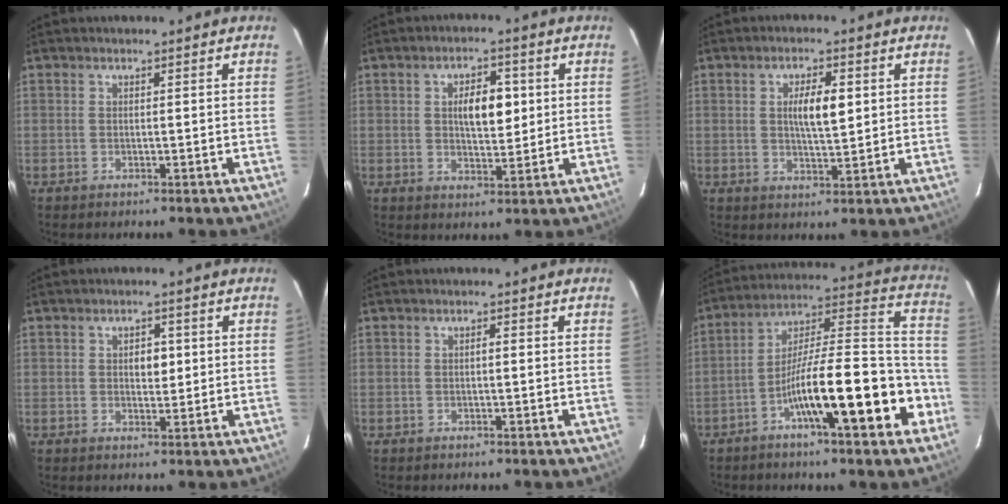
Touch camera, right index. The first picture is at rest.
{"total": 6.6, "force": [1.3, 2.8, 5.9], "torque": [-0.096, 0.008, 0.024]}
{"total": 5.7, "force": [1.1, 1.4, 5.4], "torque": [-0.093, 0.003, 0.022]}
{"total": 2.9, "force": [0.5, 1.6, 2.3], "torque": [-0.032, 0.003, 0.009]}
{"total": 0.6, "force": [0.0, 0.1, 0.6], "torque": [-0.011, 0.002, -0.001]}
{"total": 19.0, "force": [-7.9, 3.0, 17.0], "torque": [-0.260, 0.020, -0.122]}